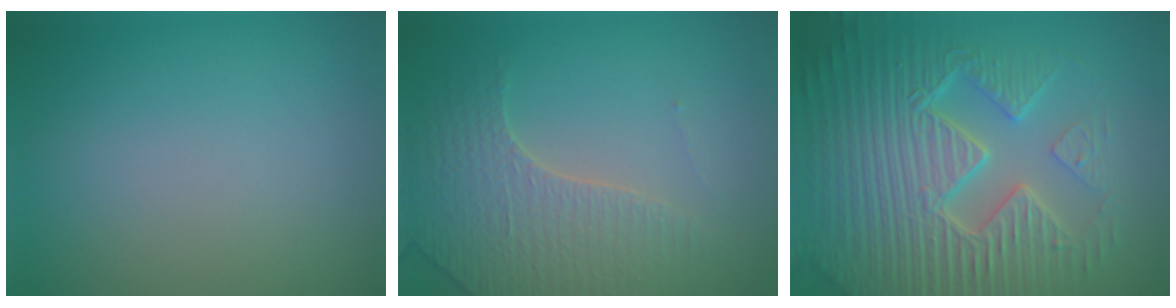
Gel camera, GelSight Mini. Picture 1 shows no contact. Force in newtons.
{"total": 3.6, "press": 3.5, "slide": 0.9}
{"total": 9.5, "press": 6.8, "slide": 6.7}